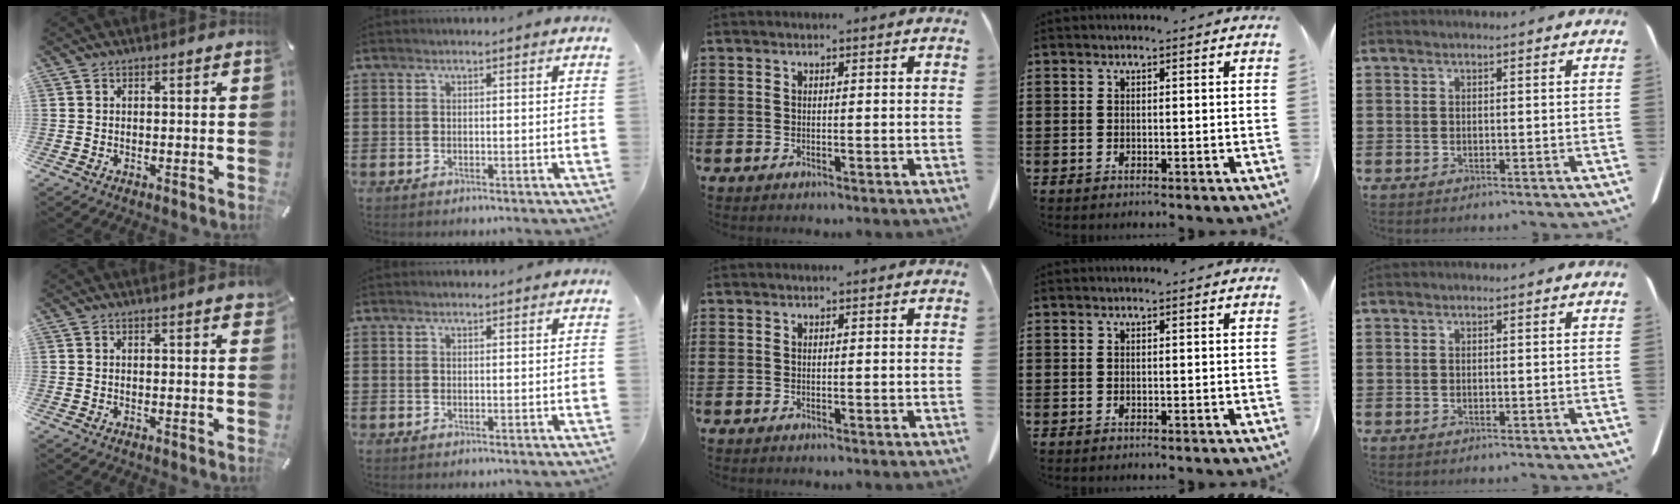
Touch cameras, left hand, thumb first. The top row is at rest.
{"thumb": {"total": 1.5, "force": [0.7, 0.3, 1.3], "torque": [-0.019, 0.000, 0.008]}, "index": {"total": 0.7, "force": [0.7, 0.2, 0.0], "torque": [-0.002, 0.001, 0.014]}}